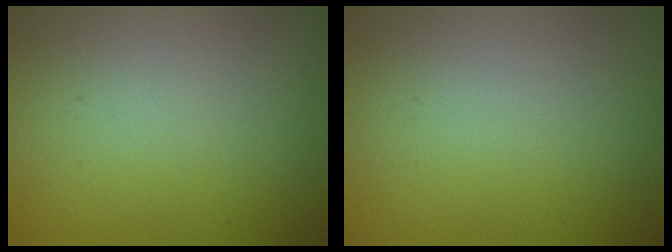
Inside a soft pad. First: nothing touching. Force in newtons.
{"total": 0.0}